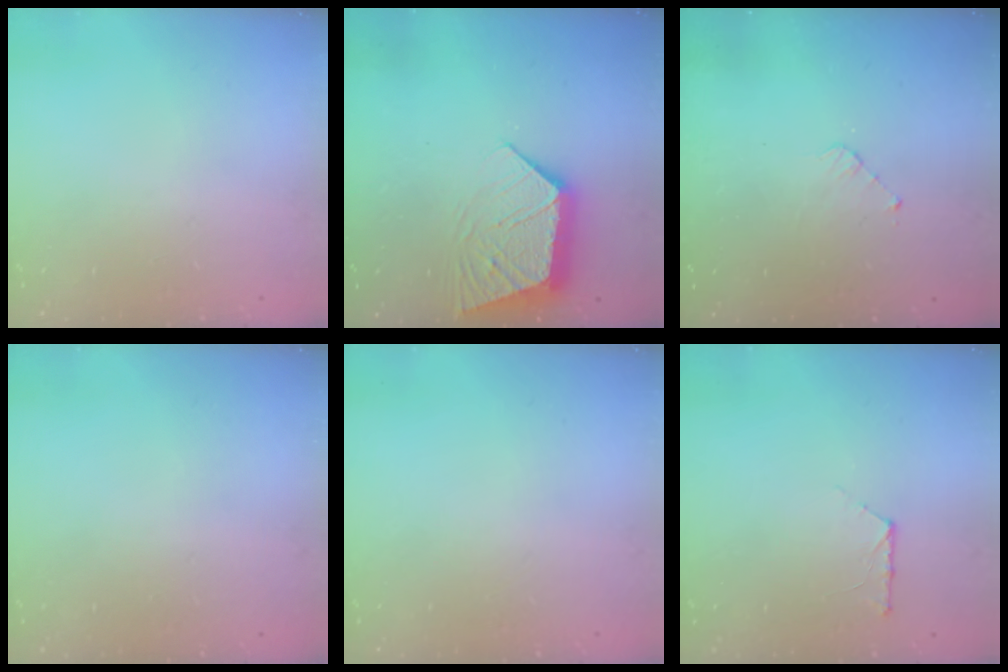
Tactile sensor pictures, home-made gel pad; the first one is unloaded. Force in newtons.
{"total": 10.6, "press": 10.5, "slide": 0.5}
{"total": 2.8, "press": 2.8, "slide": 0.2}
{"total": 0.0}
{"total": 0.0}
{"total": 6.0, "press": 6.0, "slide": 0.7}